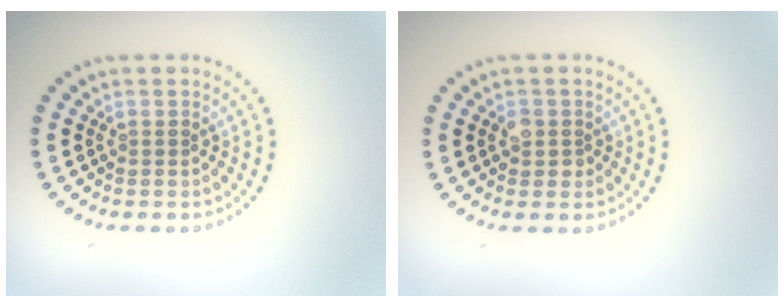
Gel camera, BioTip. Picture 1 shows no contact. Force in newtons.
{"total": 1.5, "press": 1.5, "slide": 0.4}